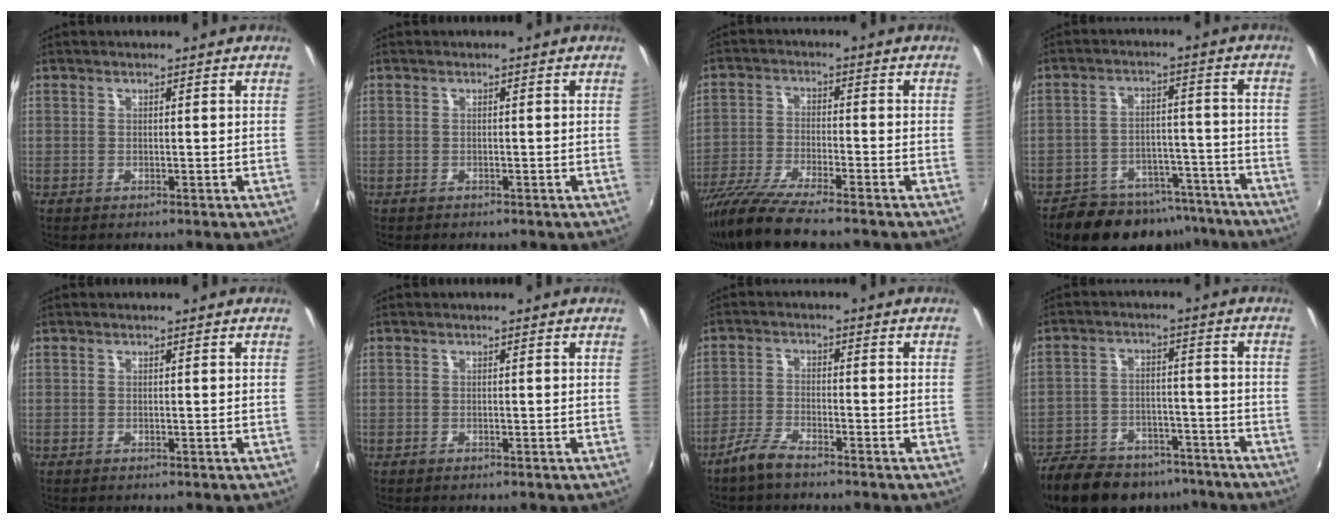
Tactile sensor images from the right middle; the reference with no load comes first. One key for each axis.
{"total": 0.6, "fx": -0.5, "fy": 0.4, "fz": 0.0, "tx": -0.002, "ty": -0.001, "tz": -0.008}
{"total": 11.4, "fx": -9.6, "fy": 0.7, "fz": 6.1, "tx": -0.136, "ty": -0.033, "tz": -0.179}
{"total": 15.5, "fx": -12.3, "fy": 7.8, "fz": 5.3, "tx": -0.117, "ty": 0.022, "tz": -0.160}
{"total": 0.0}
{"total": 0.0}
{"total": 4.4, "fx": -3.6, "fy": 0.8, "fz": 2.3, "tx": -0.063, "ty": -0.001, "tz": -0.075}
{"total": 18.7, "fx": -14.5, "fy": 8.8, "fz": 7.9, "tx": -0.181, "ty": -0.002, "tz": -0.208}